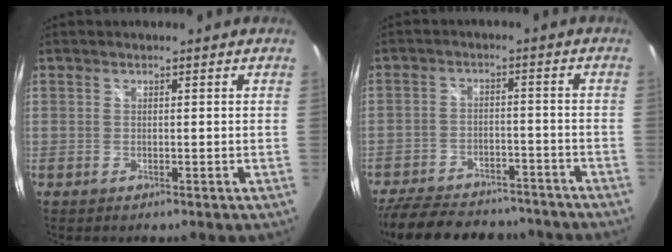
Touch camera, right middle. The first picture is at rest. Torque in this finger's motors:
{"motor_torque": [0.92, -1.22, 0.06, 0.01]}